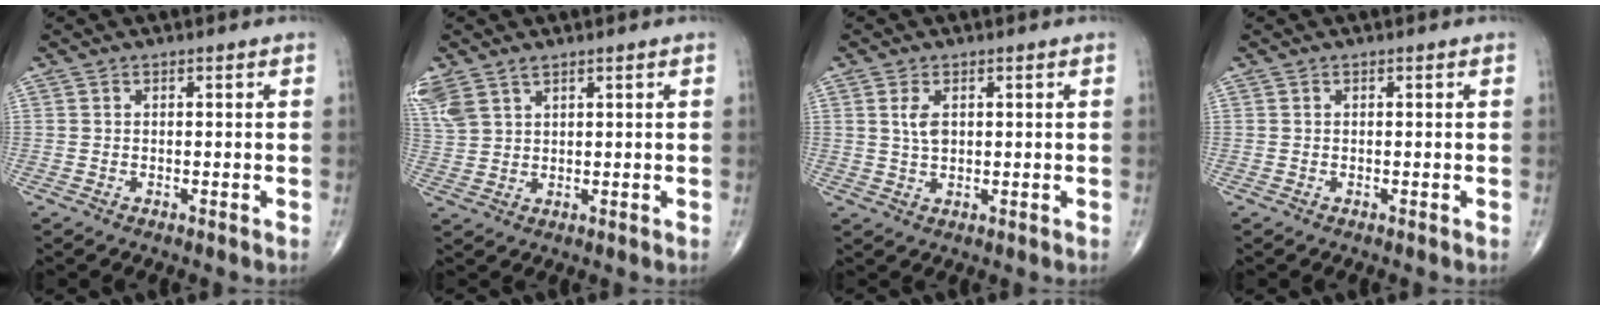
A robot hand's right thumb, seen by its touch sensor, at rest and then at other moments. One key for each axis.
{"total": 8.5, "fx": 4.9, "fy": 5.0, "fz": 4.9, "tx": -0.130, "ty": 0.001, "tz": 0.107}
{"total": 3.3, "fx": 1.0, "fy": 1.9, "fz": 2.6, "tx": -0.048, "ty": -0.004, "tz": 0.022}
{"total": 0.0}